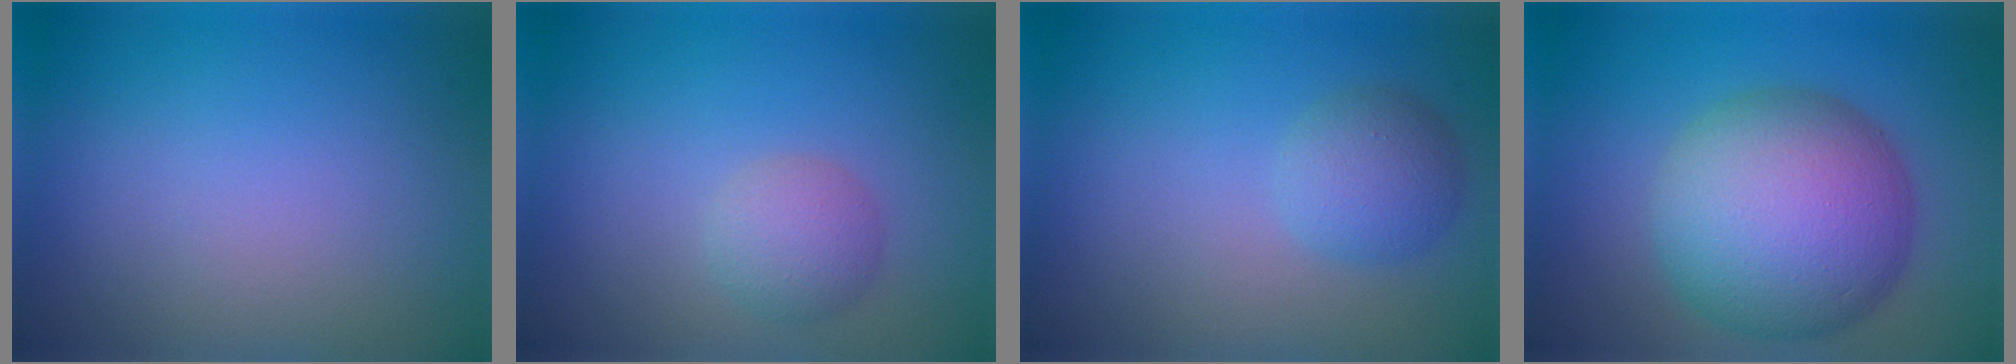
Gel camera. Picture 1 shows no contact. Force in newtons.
{"total": 2.3, "press": 2.3, "slide": 0.0}
{"total": 2.6, "press": 2.6, "slide": 0.1}
{"total": 11.3, "press": 11.3, "slide": 0.5}